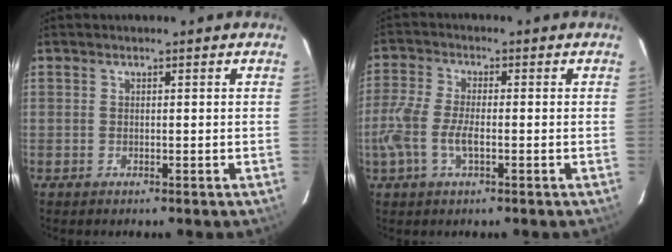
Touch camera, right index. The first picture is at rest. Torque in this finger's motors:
{"motor_torque": [0.84, -0.55, 0.55, 0.17]}